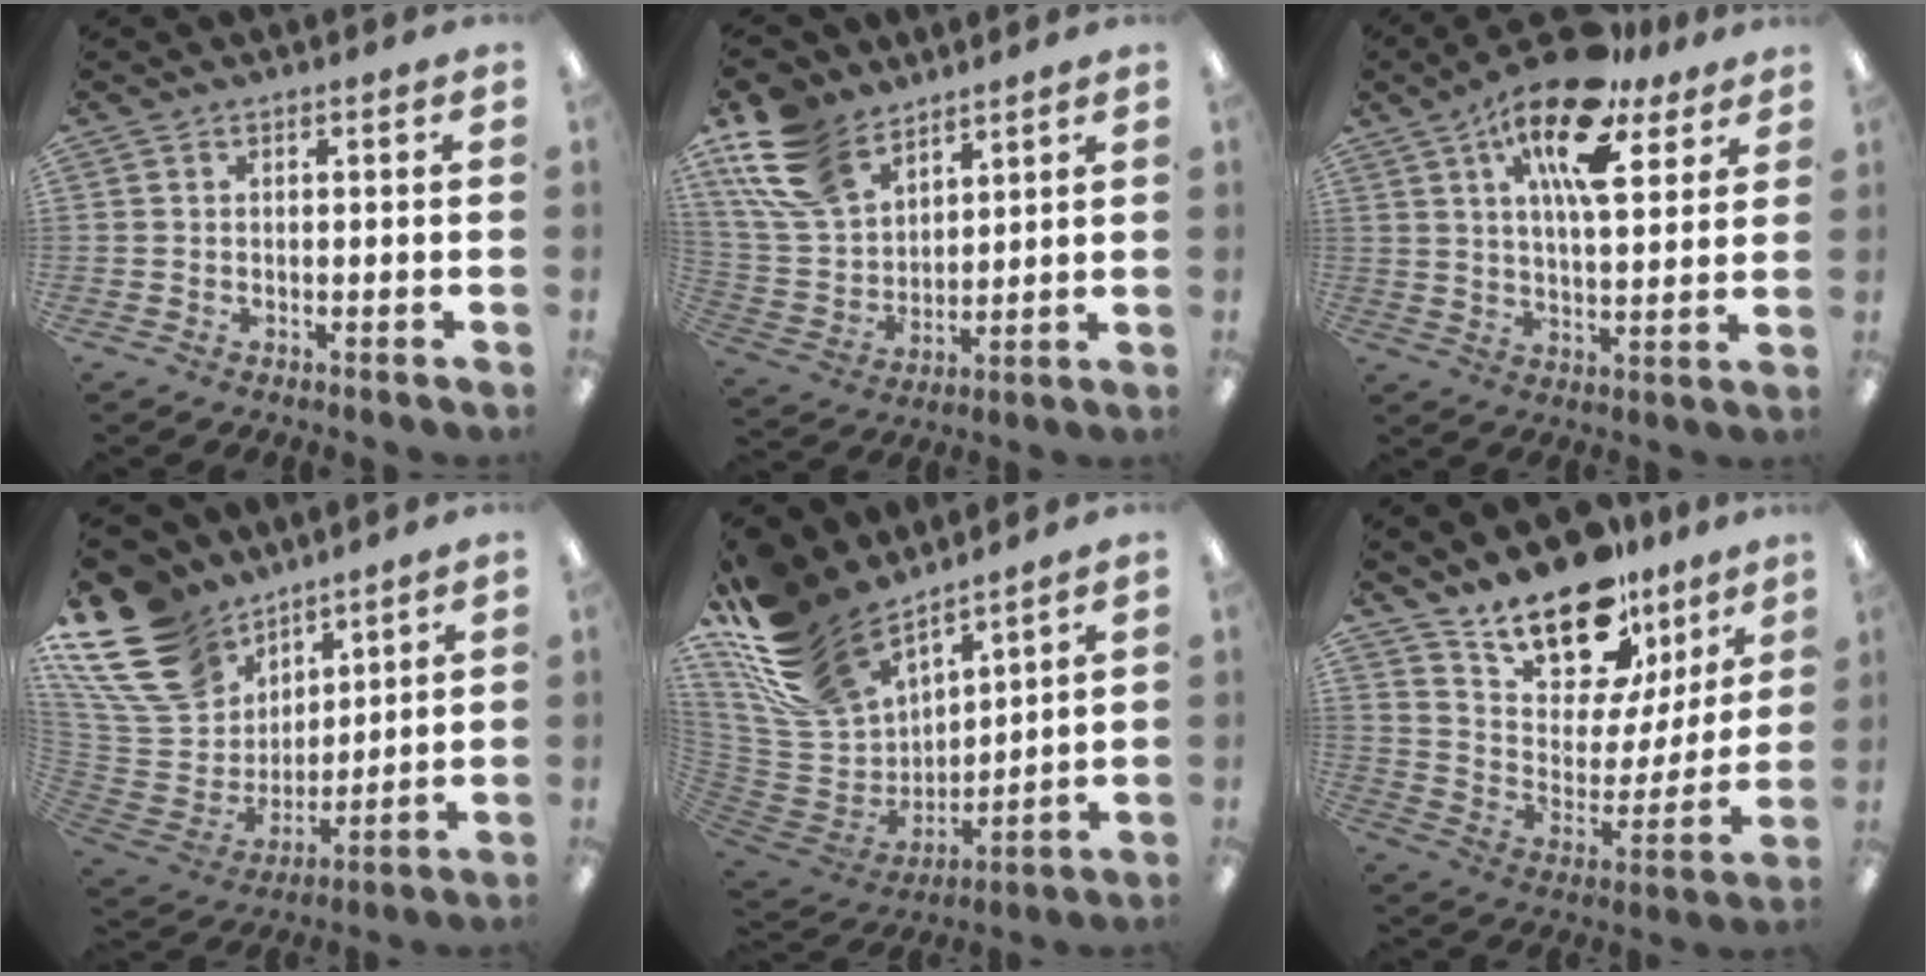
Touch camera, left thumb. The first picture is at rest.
{"total": 16.3, "force": [10.8, 9.6, 7.6], "torque": [-0.181, -0.036, 0.210]}
{"total": 17.4, "force": [10.4, 6.8, 12.2], "torque": [-0.201, -0.043, 0.169]}
{"total": 20.6, "force": [12.0, 14.3, 8.8], "torque": [-0.186, -0.064, 0.235]}
{"total": 20.5, "force": [15.5, 10.1, 8.7], "torque": [-0.190, -0.095, 0.293]}
{"total": 19.0, "force": [15.1, 8.3, 8.0], "torque": [-0.141, -0.109, 0.271]}